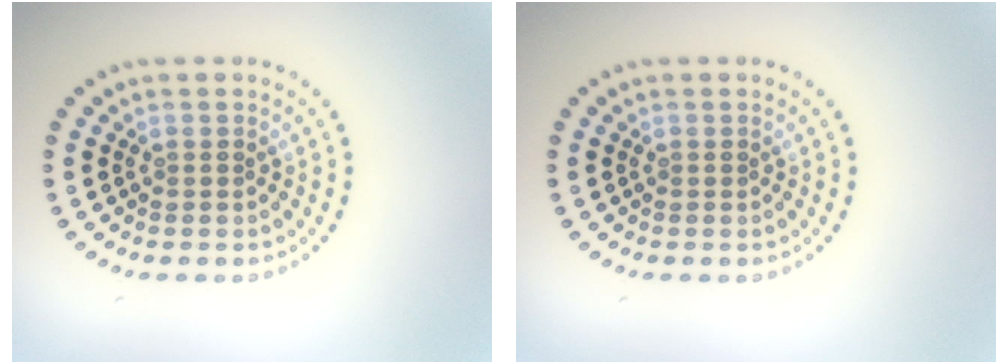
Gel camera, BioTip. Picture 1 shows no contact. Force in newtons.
{"total": 0.0}